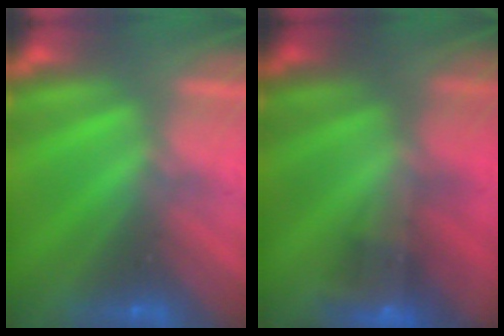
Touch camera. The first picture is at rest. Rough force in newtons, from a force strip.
{"total": 3.9}